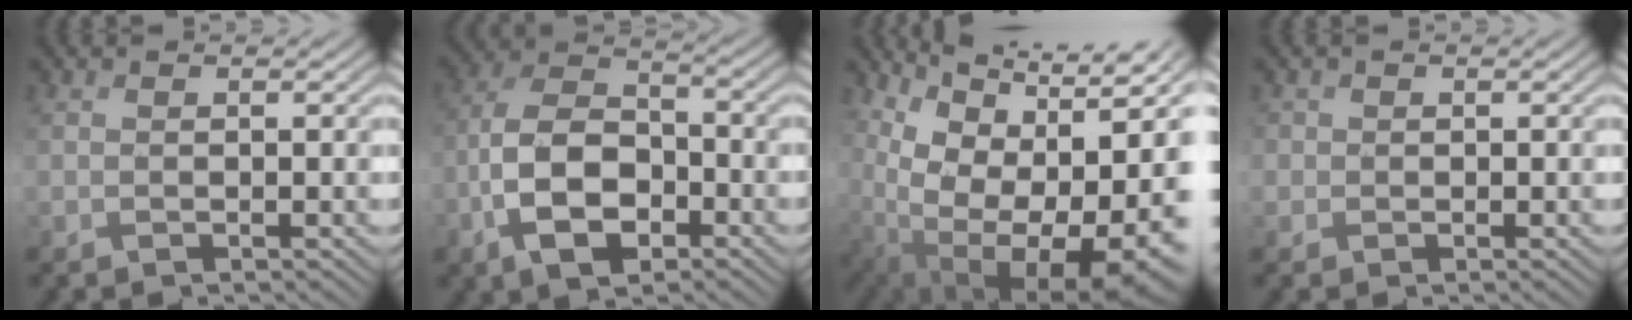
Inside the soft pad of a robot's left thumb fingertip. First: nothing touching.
{"total": 9.5, "force": [-4.4, 5.4, 6.4], "torque": [-0.137, 0.001, -0.086]}
{"total": 15.1, "force": [3.9, 9.3, 11.2], "torque": [-0.203, -0.006, 0.116]}
{"total": 1.1, "force": [-0.2, 0.6, -0.9], "torque": [0.018, -0.002, 0.005]}